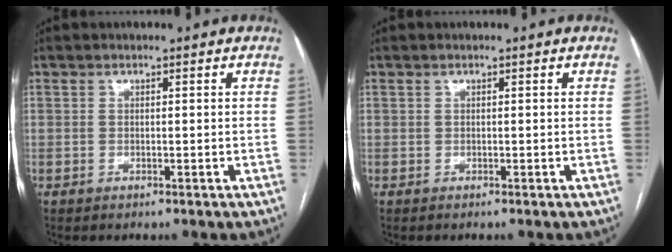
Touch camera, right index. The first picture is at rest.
{"total": 0.0}